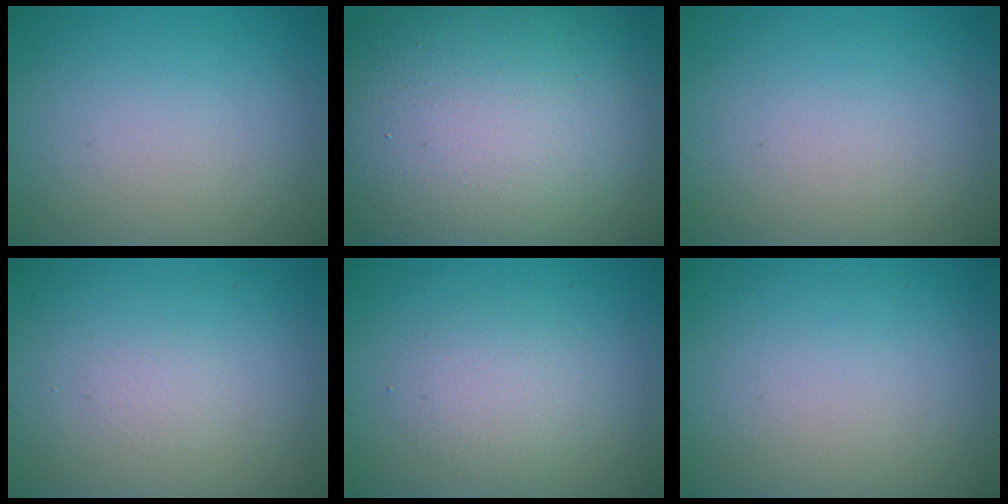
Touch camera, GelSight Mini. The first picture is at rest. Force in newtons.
{"total": 19.1, "press": 19.1, "slide": 0.9}
{"total": 0.0}
{"total": 0.6, "press": 0.6, "slide": 0.0}
{"total": 2.2, "press": 2.2, "slide": 0.2}
{"total": 0.0}